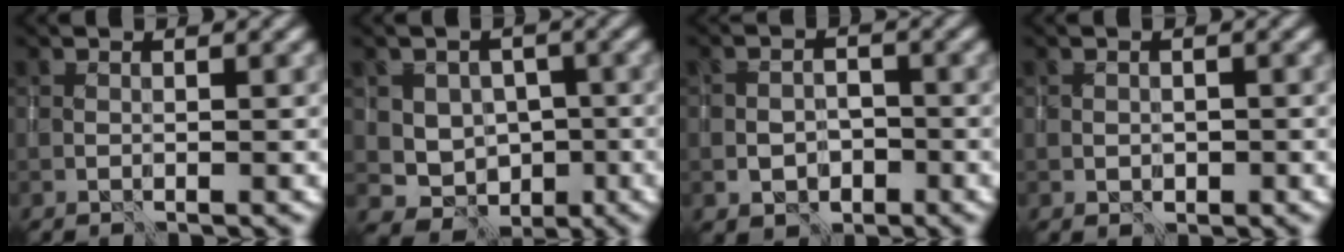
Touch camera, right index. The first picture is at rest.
{"total": 4.3, "force": [-0.5, 3.9, 1.9], "torque": [-0.016, 0.001, -0.006]}
{"total": 2.9, "force": [-1.3, 2.2, 1.4], "torque": [-0.019, 0.001, -0.022]}
{"total": 1.0, "force": [-0.1, 1.0, 0.4], "torque": [-0.005, -0.003, 0.002]}